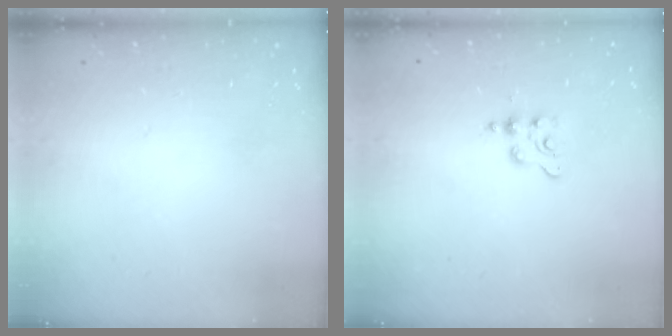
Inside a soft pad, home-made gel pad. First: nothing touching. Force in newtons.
{"total": 2.3, "press": 2.3, "slide": 0.4}